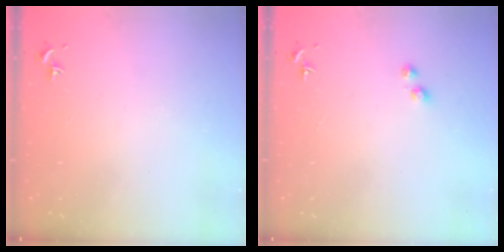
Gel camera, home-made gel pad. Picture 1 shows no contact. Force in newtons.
{"total": 2.7, "press": 2.6, "slide": 0.9}